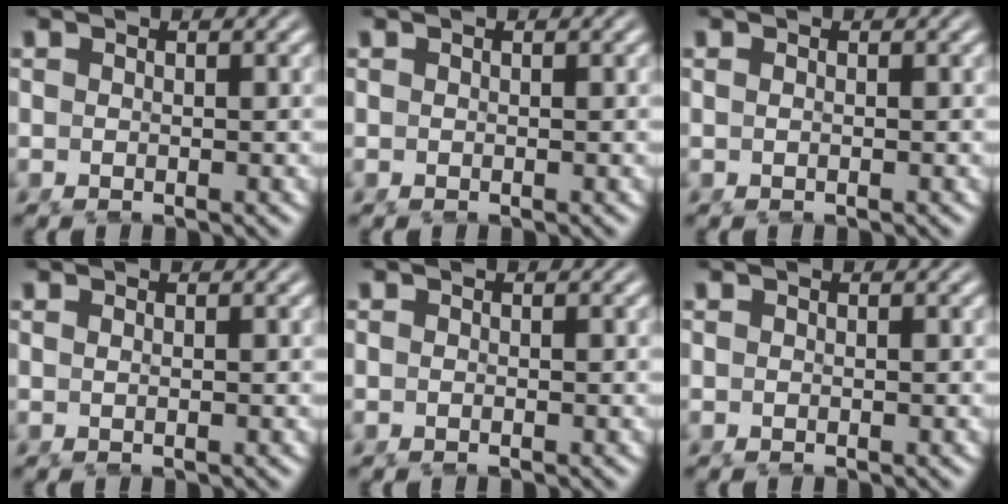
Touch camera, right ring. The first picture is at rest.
{"total": 0.0}
{"total": 0.7, "force": [-0.2, -0.6, 0.2], "torque": [-0.003, -0.005, 0.001]}
{"total": 1.0, "force": [-0.1, -0.9, 0.3], "torque": [-0.001, -0.007, 0.004]}
{"total": 0.5, "force": [-0.4, -0.1, 0.3], "torque": [-0.006, -0.001, -0.008]}
{"total": 0.0}